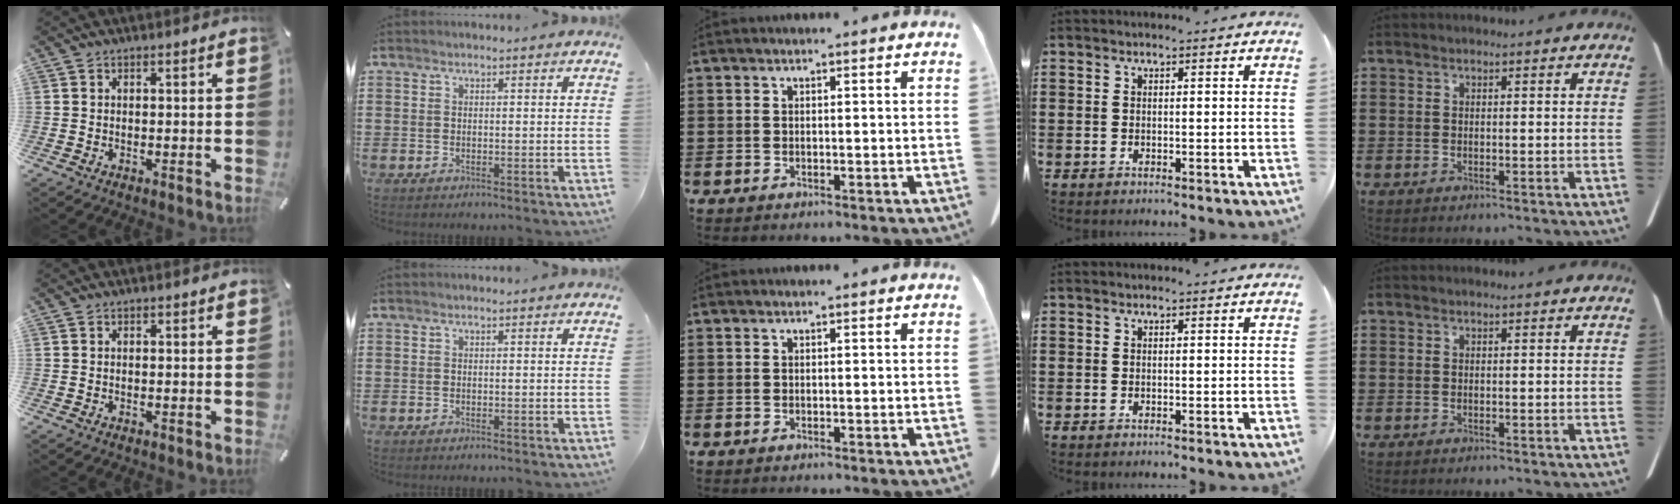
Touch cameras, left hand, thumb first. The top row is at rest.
{}